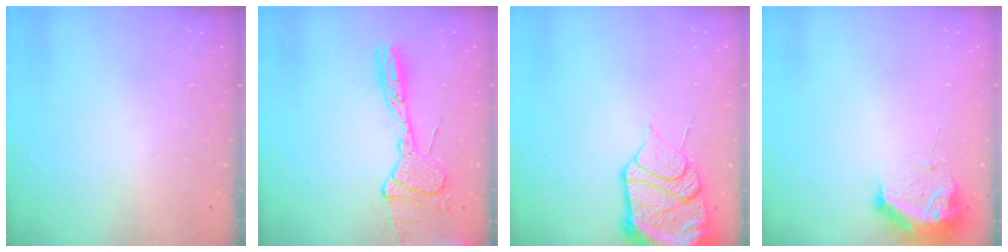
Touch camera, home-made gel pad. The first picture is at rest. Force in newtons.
{"total": 15.7, "press": 15.6, "slide": 1.4}
{"total": 16.9, "press": 16.3, "slide": 4.2}
{"total": 8.7, "press": 8.6, "slide": 1.0}